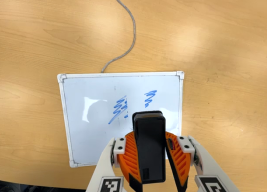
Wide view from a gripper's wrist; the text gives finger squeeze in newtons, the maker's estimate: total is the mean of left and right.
{"total": 9.1, "left": 9.5, "right": 8.8}